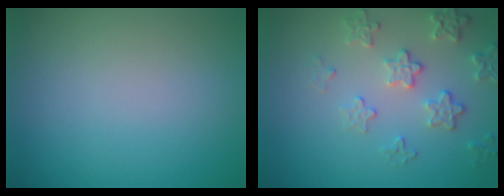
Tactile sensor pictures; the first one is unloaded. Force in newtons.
{"total": 3.2, "press": 3.0, "slide": 0.9}